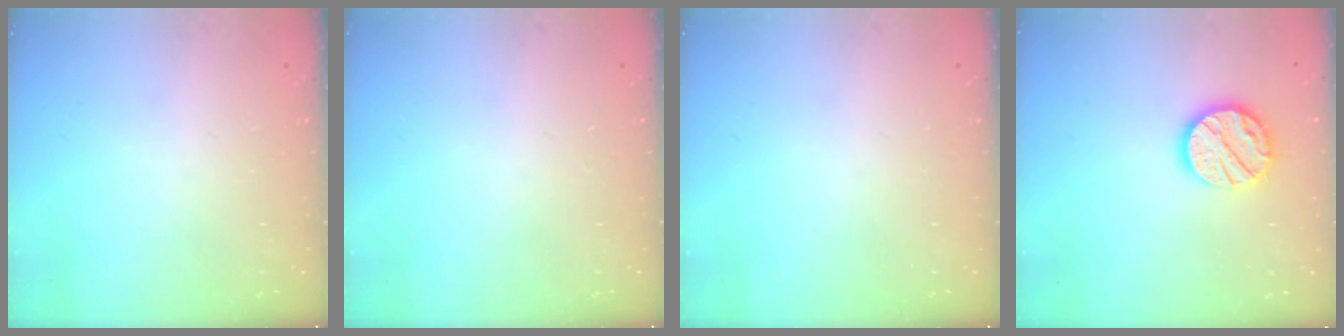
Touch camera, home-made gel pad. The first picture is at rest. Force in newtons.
{"total": 0.0}
{"total": 0.0}
{"total": 13.5, "press": 13.5, "slide": 1.2}